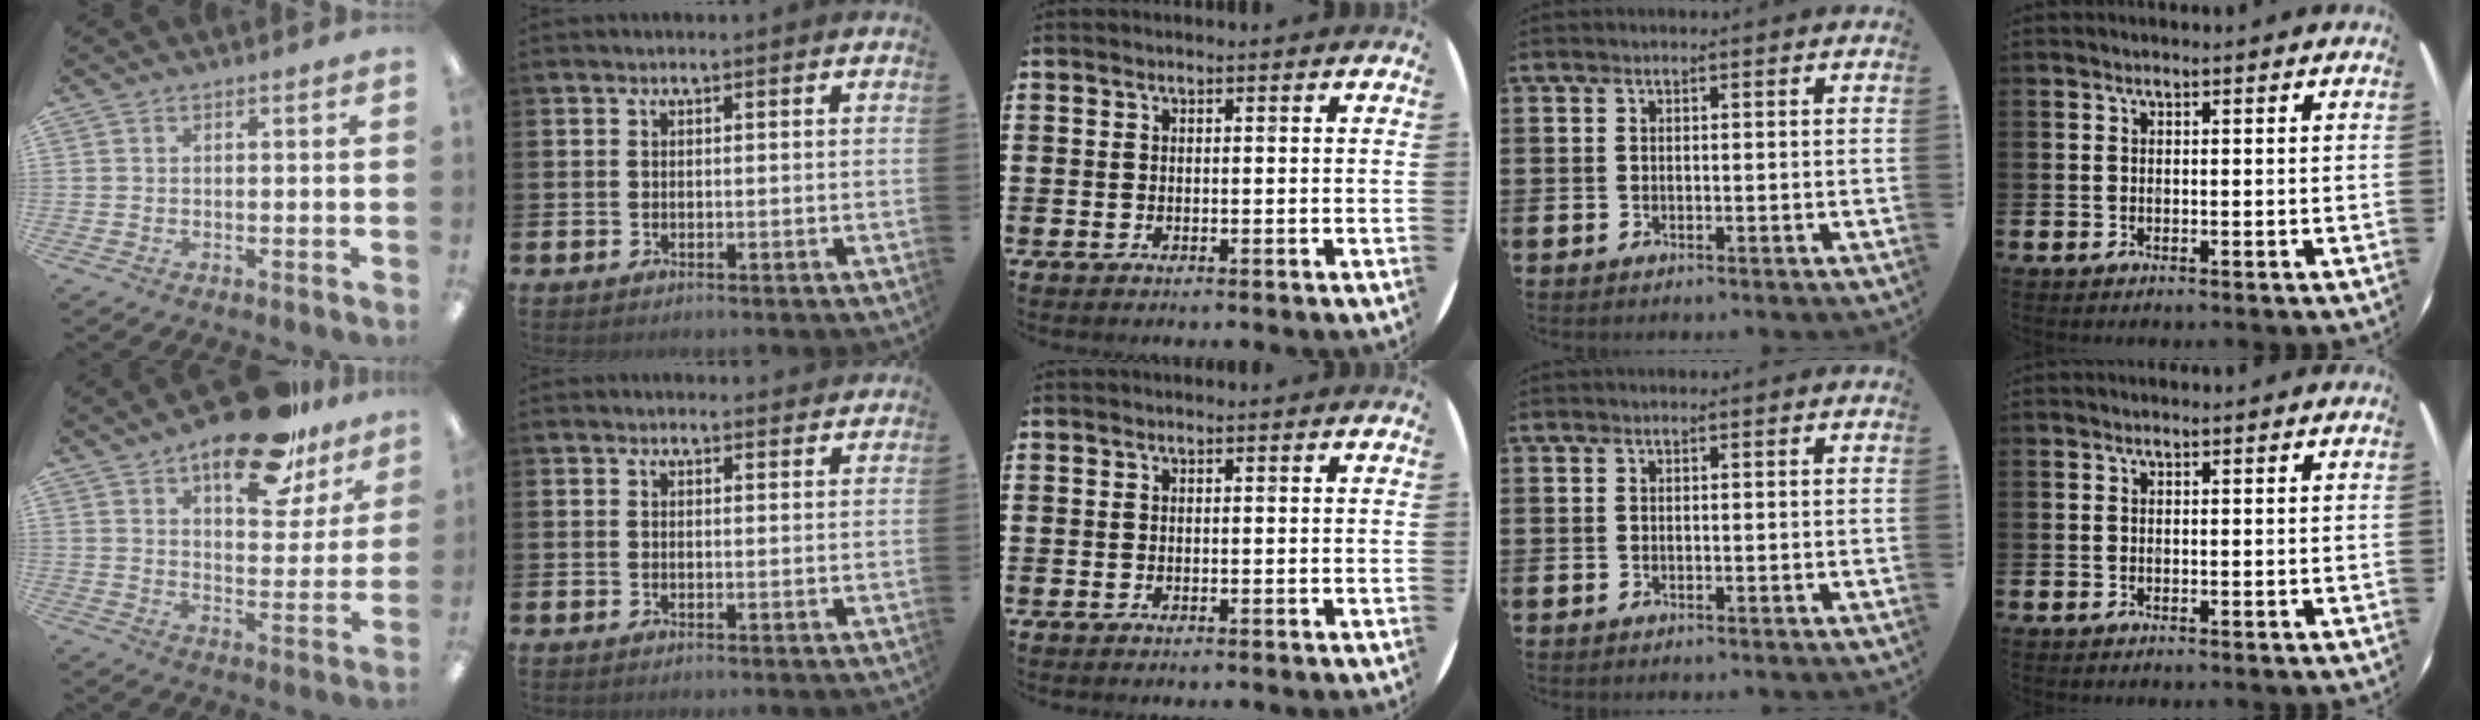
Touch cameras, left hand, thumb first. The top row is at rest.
{"thumb": {"total": 18.4, "force": [12.8, 8.0, 10.5], "torque": [-0.136, -0.071, 0.210]}, "index": {"total": 1.3, "force": [1.3, 0.3, 0.1], "torque": [0.007, -0.003, 0.021]}}